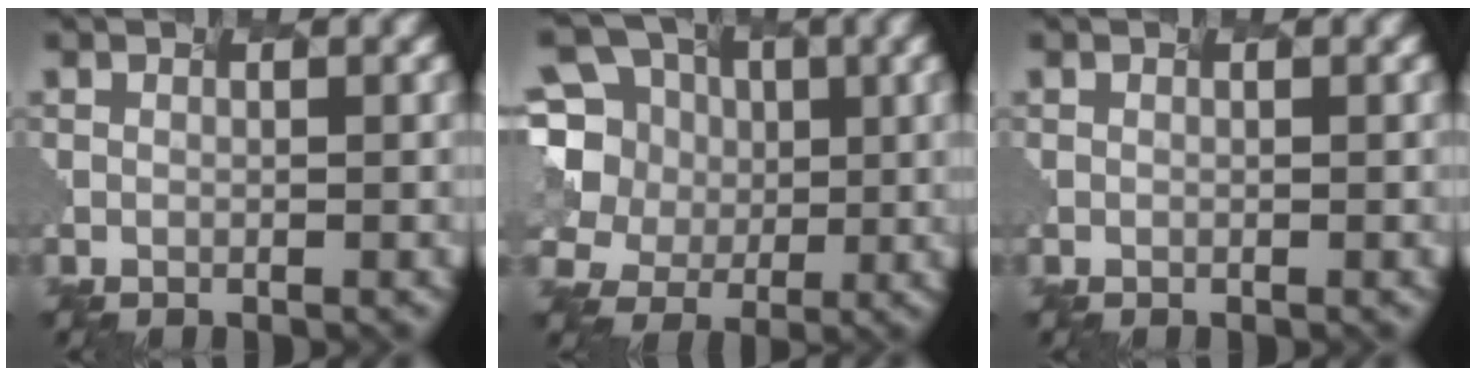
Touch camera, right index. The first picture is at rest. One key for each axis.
{"total": 7.6, "fx": 1.3, "fy": 6.9, "fz": 2.9, "tx": -0.094, "ty": 0.020, "tz": -0.002}
{"total": 0.0}